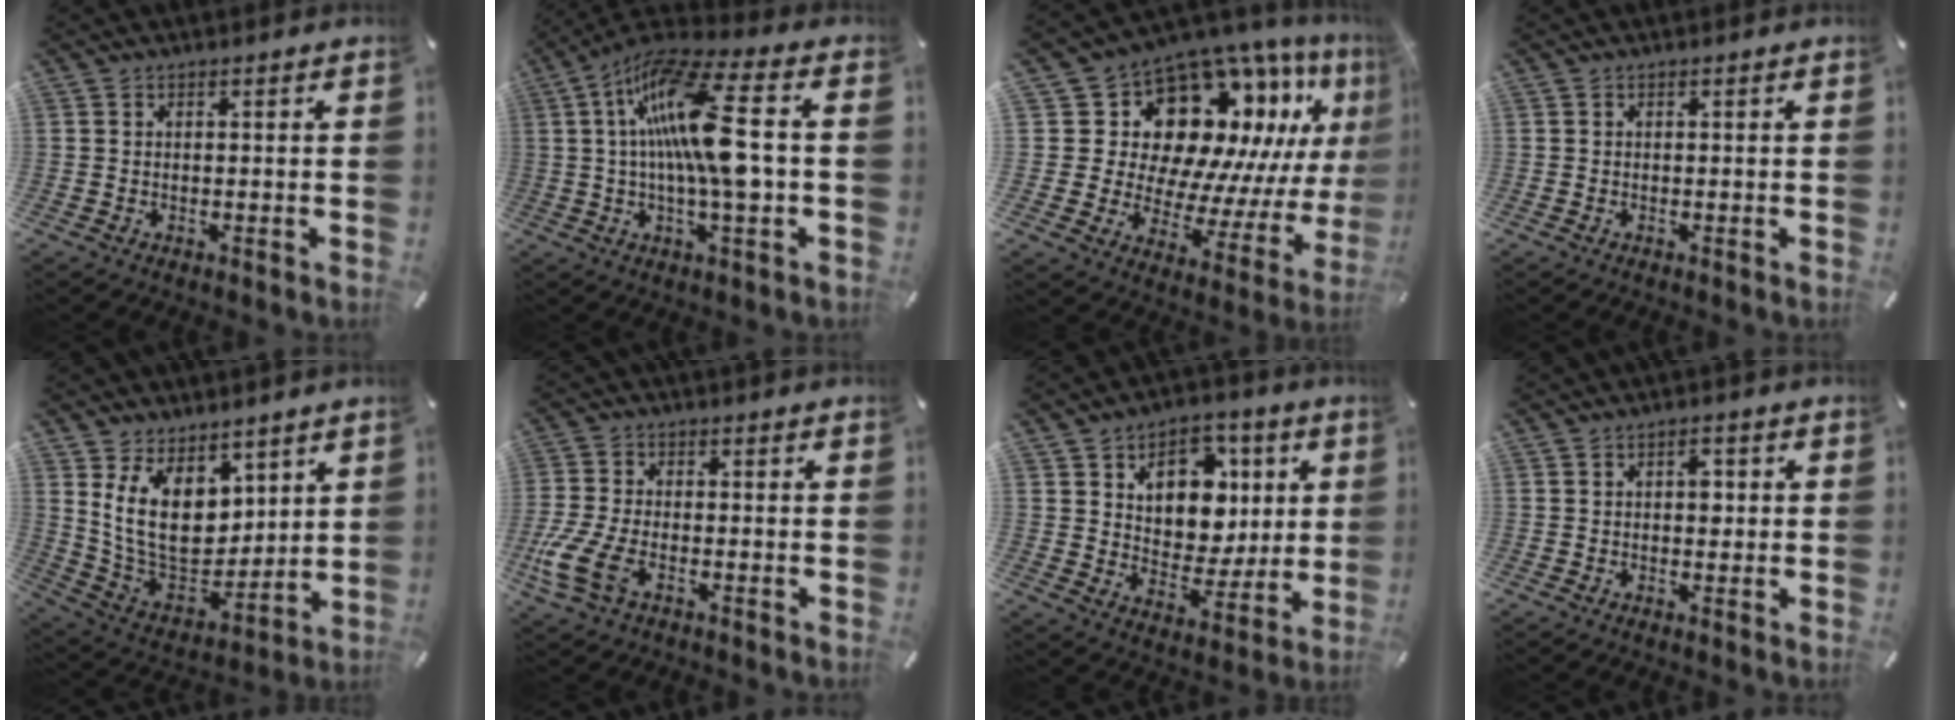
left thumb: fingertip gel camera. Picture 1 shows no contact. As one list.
[{"total": 17.8, "force": [1.3, 4.4, 17.2], "torque": [-0.331, -0.004, 0.010]}, {"total": 17.1, "force": [9.9, 10.9, 8.5], "torque": [-0.144, -0.110, 0.184]}, {"total": 0.0}, {"total": 14.1, "force": [5.7, 10.0, 8.1], "torque": [-0.176, -0.045, 0.111]}, {"total": 8.9, "force": [-3.7, 4.7, 6.6], "torque": [-0.152, -0.003, -0.065]}, {"total": 12.4, "force": [4.1, 10.3, 5.5], "torque": [-0.071, -0.027, 0.076]}, {"total": 2.8, "force": [0.3, 1.8, 2.1], "torque": [-0.020, -0.002, -0.002]}]